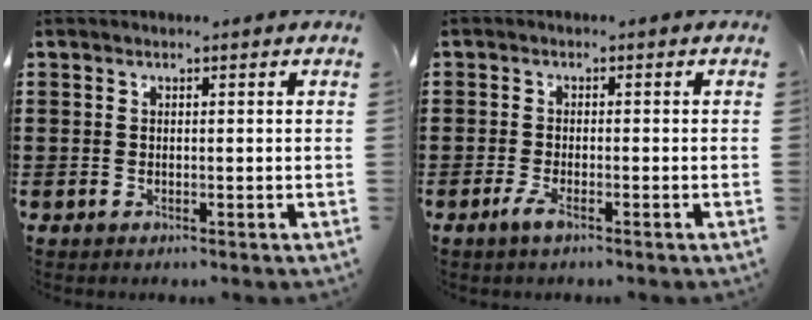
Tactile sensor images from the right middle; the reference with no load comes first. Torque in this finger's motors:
{"motor_torque": [0.45, -0.30, 0.02, 0.05]}